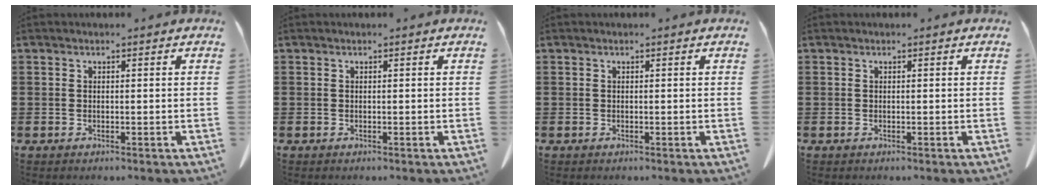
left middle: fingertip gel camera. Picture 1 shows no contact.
{"total": 0.0}
{"total": 0.0}
{"total": 0.0}